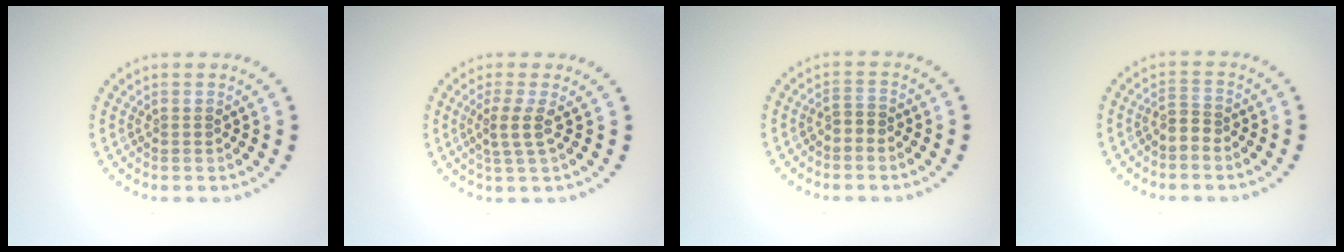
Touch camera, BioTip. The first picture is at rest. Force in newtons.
{"total": 2.2, "press": 1.6, "slide": 1.5}
{"total": 1.3, "press": 1.0, "slide": 0.9}
{"total": 1.7, "press": 1.2, "slide": 1.2}